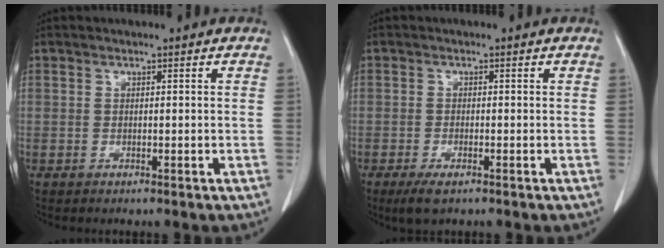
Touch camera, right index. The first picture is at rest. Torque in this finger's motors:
{"motor_torque": [0.33, -0.25, 0.12, 0.05]}